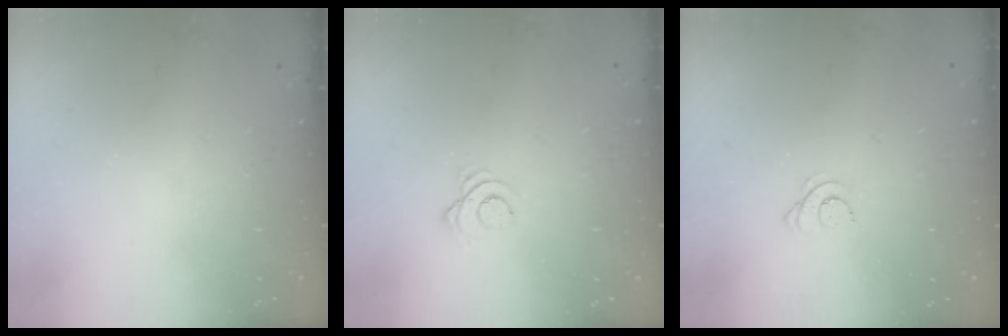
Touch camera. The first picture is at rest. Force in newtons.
{"total": 3.4, "press": 3.3, "slide": 0.4}
{"total": 4.1, "press": 4.1, "slide": 0.5}